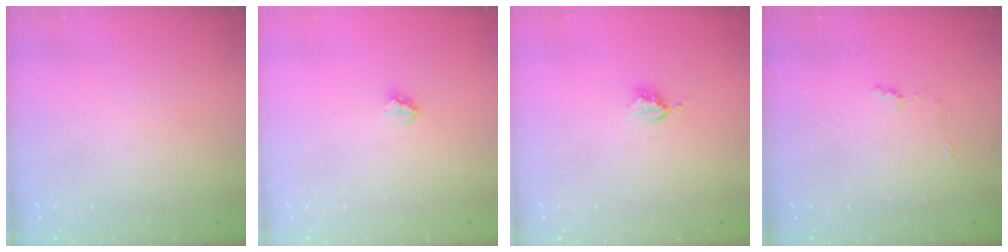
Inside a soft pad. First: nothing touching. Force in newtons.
{"total": 3.1, "press": 3.1, "slide": 0.2}
{"total": 3.8, "press": 3.8, "slide": 0.5}
{"total": 4.3, "press": 4.2, "slide": 0.5}